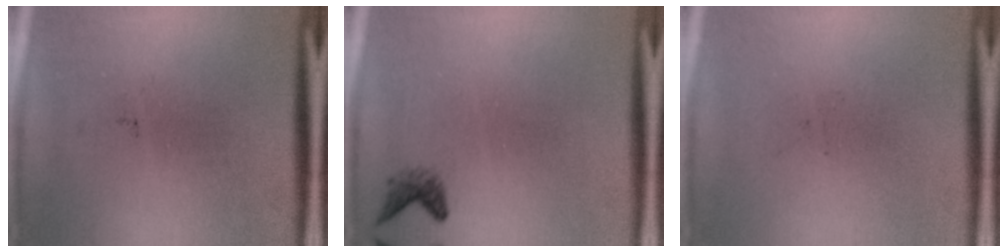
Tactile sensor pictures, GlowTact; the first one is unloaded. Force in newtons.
{"total": 1.3}
{"total": 0.0}